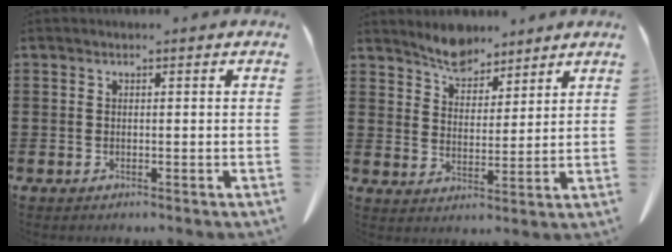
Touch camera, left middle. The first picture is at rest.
{"total": 5.7, "force": [5.2, 2.0, 0.9], "torque": [-0.031, -0.016, 0.096]}